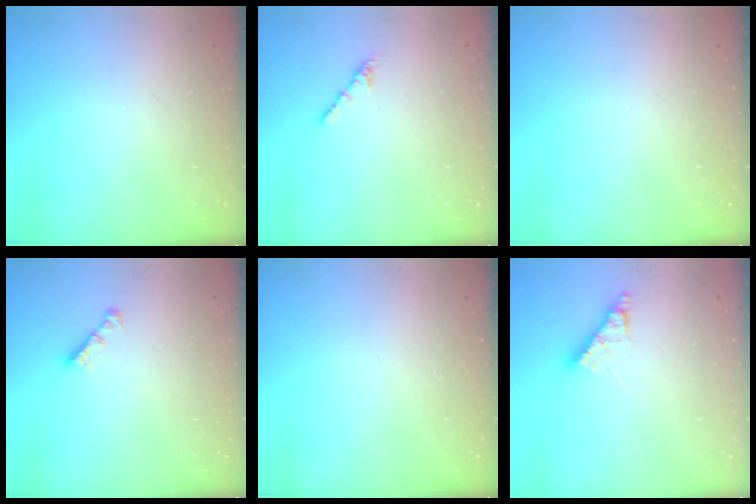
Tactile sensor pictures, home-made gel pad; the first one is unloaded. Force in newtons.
{"total": 2.1, "press": 2.0, "slide": 0.7}
{"total": 0.0}
{"total": 1.7, "press": 1.6, "slide": 0.5}
{"total": 0.0}
{"total": 7.5, "press": 7.5, "slide": 0.5}